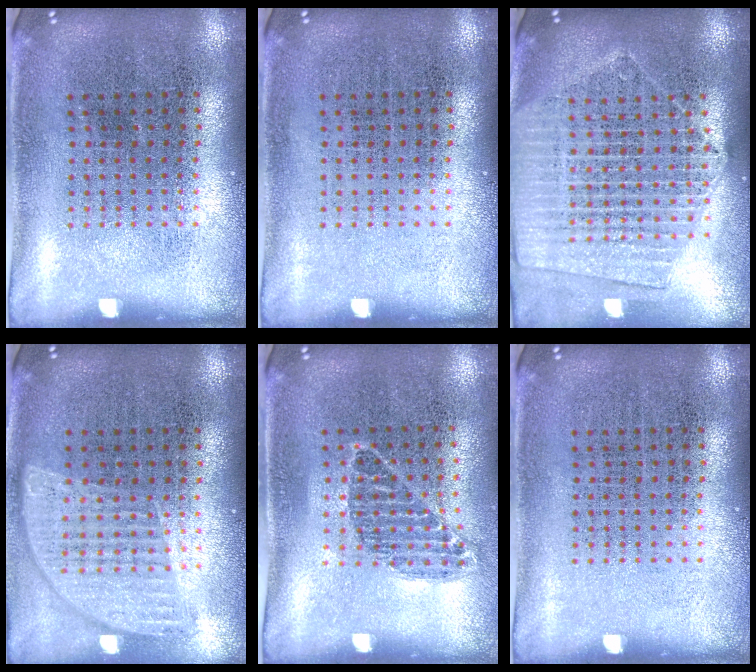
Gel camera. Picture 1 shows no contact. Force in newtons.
{"total": 0.0}
{"total": 2.1, "press": 1.9, "slide": 0.9}
{"total": 0.9, "press": 0.9, "slide": 0.0}
{"total": 0.9, "press": 0.8, "slide": 0.5}
{"total": 0.0}